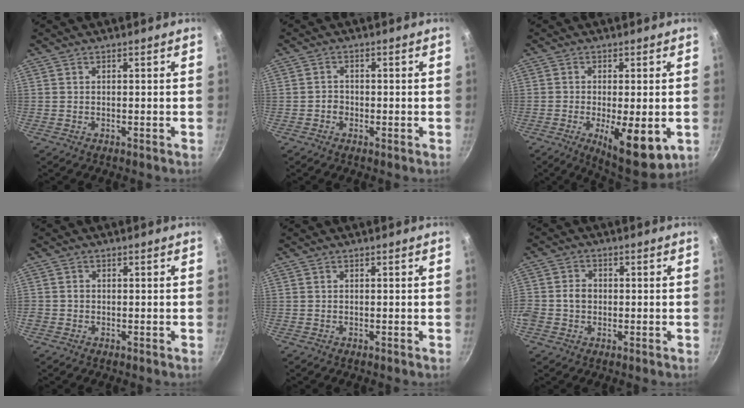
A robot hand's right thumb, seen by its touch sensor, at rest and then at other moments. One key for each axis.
{"total": 1.7, "fx": -0.6, "fy": 1.3, "fz": 0.7, "tx": -0.003, "ty": 0.005, "tz": -0.017}
{"total": 12.2, "fx": -3.5, "fy": 4.3, "fz": 10.8, "tx": -0.157, "ty": -0.020, "tz": -0.042}
{"total": 1.3, "fx": -0.2, "fy": 1.2, "fz": 0.5, "tx": -0.002, "ty": 0.004, "tz": -0.003}
{"total": 0.0}
{"total": 5.3, "fx": -0.4, "fy": 4.4, "fz": 3.0, "tx": -0.053, "ty": 0.013, "tz": -0.008}